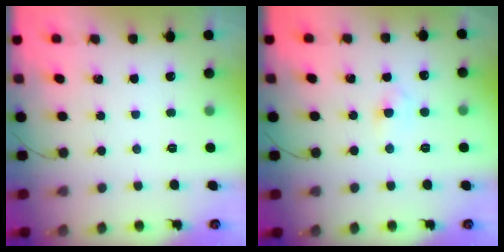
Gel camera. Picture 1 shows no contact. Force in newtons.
{"total": 2.4, "press": 2.1, "slide": 1.0}